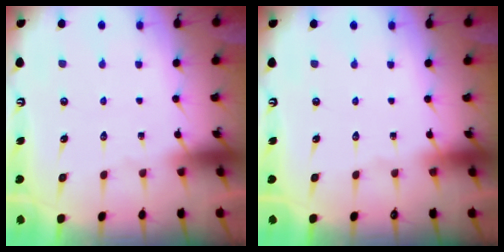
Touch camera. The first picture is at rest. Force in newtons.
{"total": 0.0}